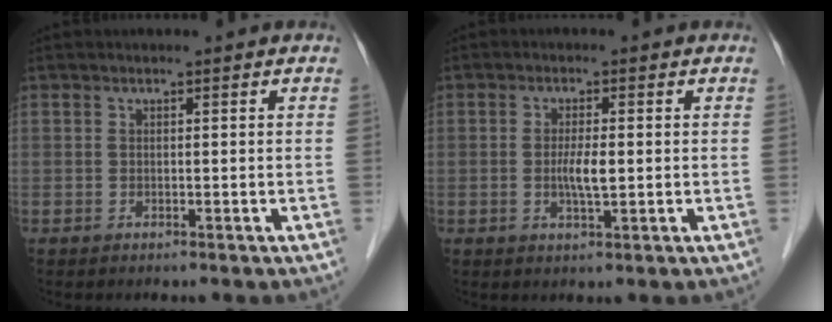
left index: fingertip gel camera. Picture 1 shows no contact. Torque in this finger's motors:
{"motor_torque": [0.32, 0.20, 0.09, 0.03]}